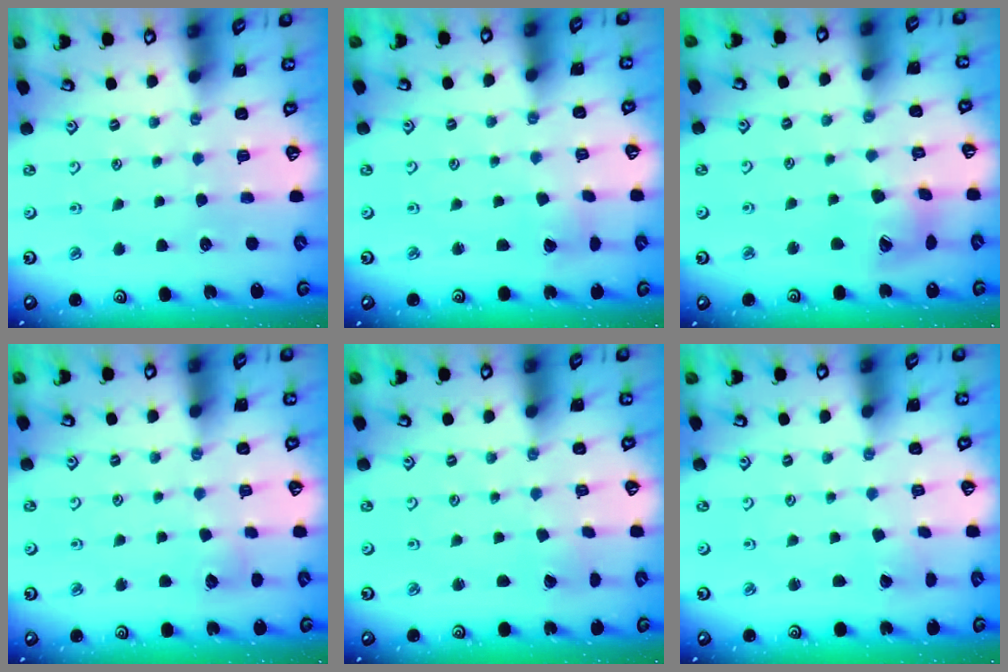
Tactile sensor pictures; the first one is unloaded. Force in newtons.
{"total": 2.6, "press": 2.6, "slide": 0.3}
{"total": 13.4, "press": 13.3, "slide": 1.8}
{"total": 5.8, "press": 5.8, "slide": 0.6}
{"total": 0.6, "press": 0.6, "slide": 0.1}
{"total": 0.0}